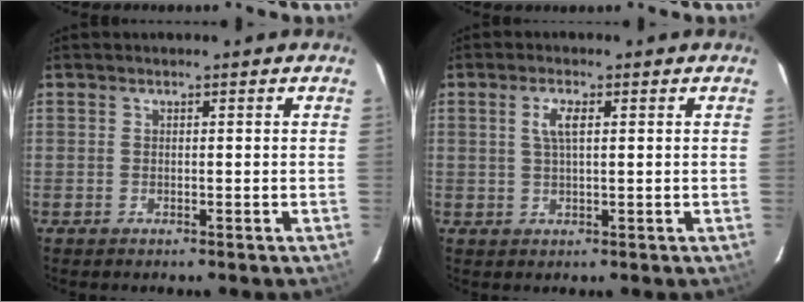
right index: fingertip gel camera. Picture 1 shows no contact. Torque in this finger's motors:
{"motor_torque": [0.08, 0.04, 0.14, 0.04]}